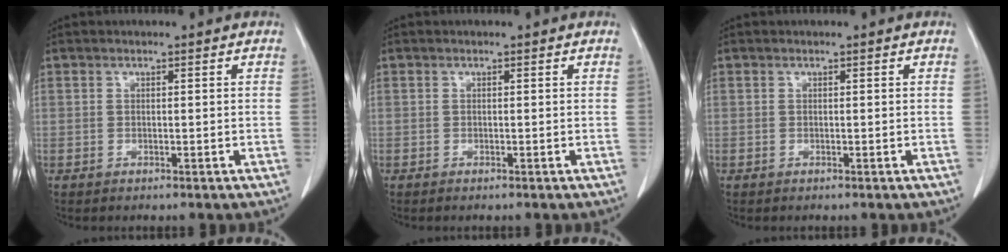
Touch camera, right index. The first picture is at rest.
{"total": 0.0}
{"total": 0.0}